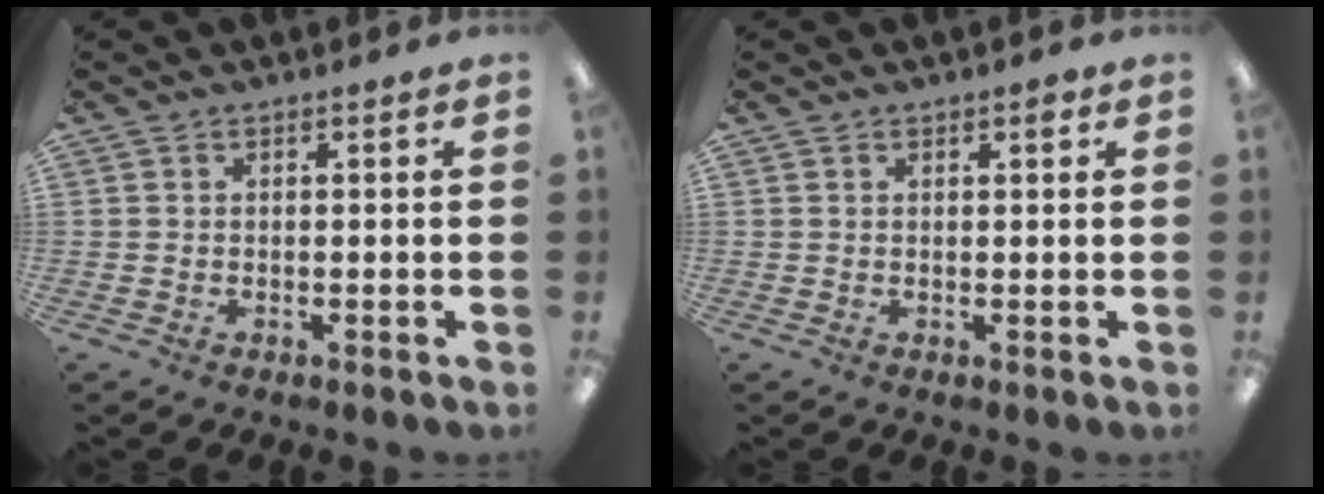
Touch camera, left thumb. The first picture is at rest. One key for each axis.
{"total": 1.4, "fx": 0.9, "fy": 0.6, "fz": 0.9, "tx": -0.011, "ty": -0.001, "tz": 0.013}